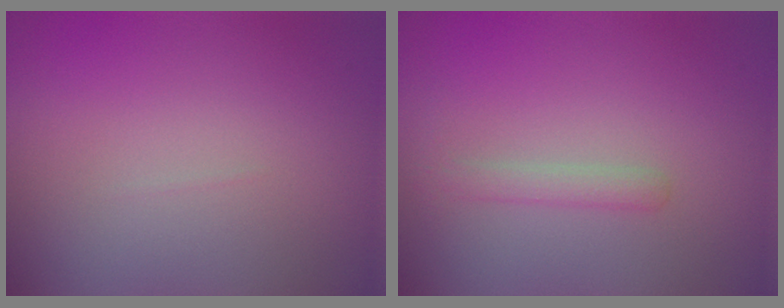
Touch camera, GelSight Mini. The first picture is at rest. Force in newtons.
{"total": 1.4, "press": 1.4, "slide": 0.0}